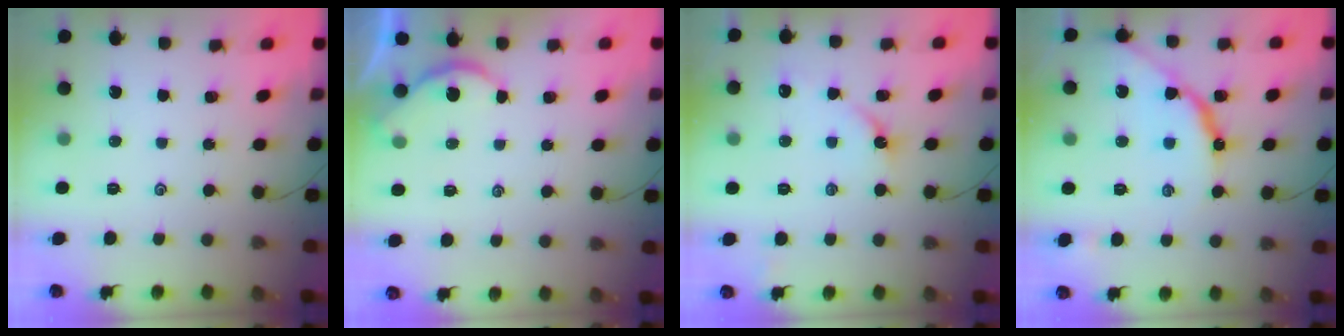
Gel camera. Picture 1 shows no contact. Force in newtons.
{"total": 1.3, "press": 1.3, "slide": 0.2}
{"total": 4.0, "press": 3.9, "slide": 0.6}
{"total": 11.3, "press": 11.2, "slide": 0.9}